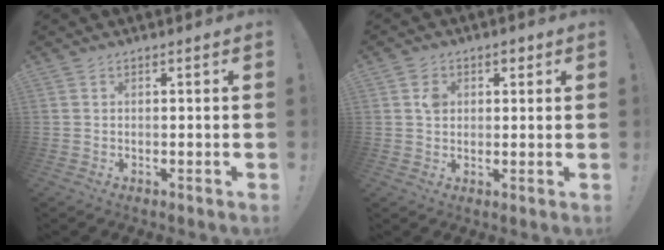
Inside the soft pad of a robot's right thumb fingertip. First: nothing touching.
{"total": 4.1, "force": [1.4, 3.6, 1.4], "torque": [-0.004, -0.002, 0.018]}